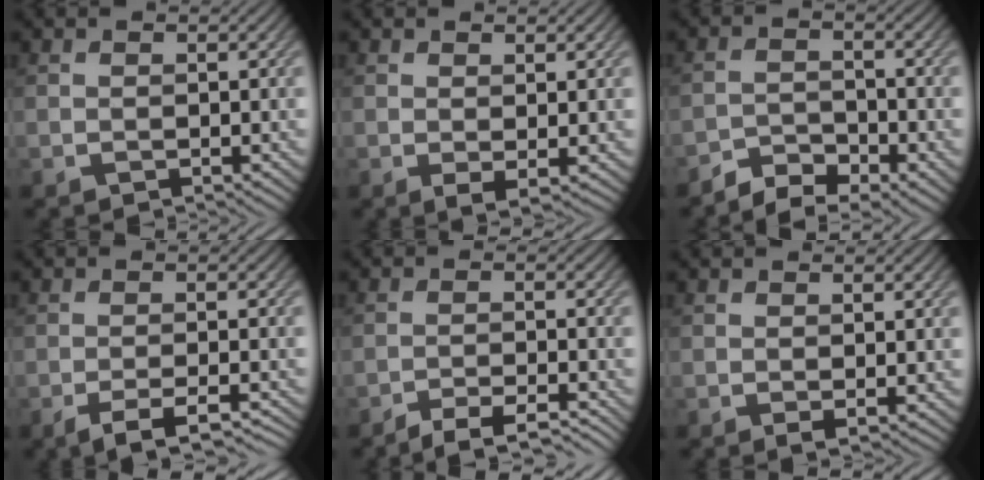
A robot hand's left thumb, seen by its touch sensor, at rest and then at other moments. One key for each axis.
{"total": 1.5, "fx": 0.3, "fy": 0.5, "fz": 1.4, "tx": -0.027, "ty": -0.008, "tz": 0.009}
{"total": 5.3, "fx": -4.2, "fy": 2.1, "fz": 2.4, "tx": -0.038, "ty": -0.005, "tz": -0.076}
{"total": 4.7, "fx": -2.9, "fy": 1.0, "fz": 3.5, "tx": -0.055, "ty": 0.001, "tz": -0.046}
{"total": 4.2, "fx": -3.4, "fy": 0.7, "fz": 2.3, "tx": -0.034, "ty": 0.006, "tz": -0.062}
{"total": 0.7, "fx": 0.1, "fy": 0.2, "fz": 0.7, "tx": -0.010, "ty": -0.004, "tz": 0.002}